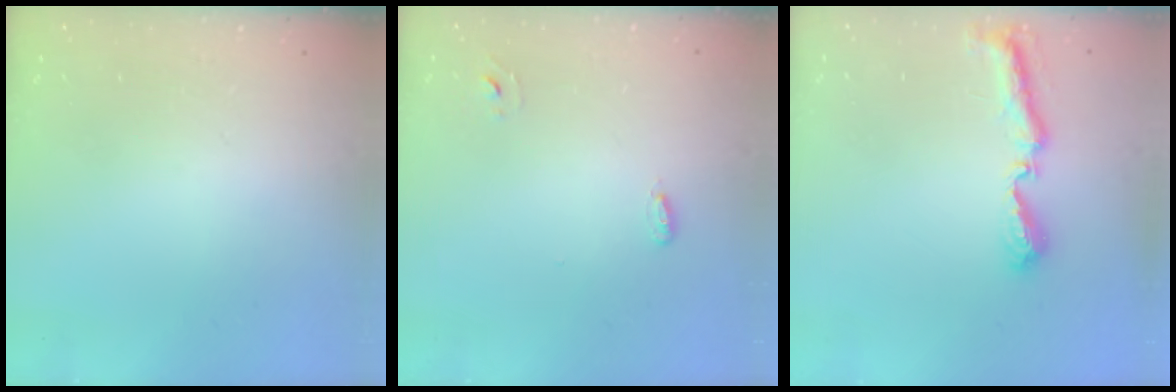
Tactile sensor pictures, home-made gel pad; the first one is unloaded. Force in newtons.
{"total": 2.6, "press": 2.5, "slide": 0.6}
{"total": 8.1, "press": 8.1, "slide": 0.5}